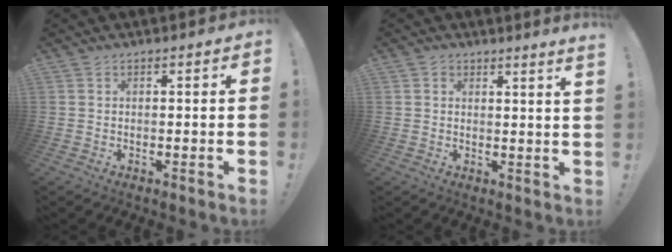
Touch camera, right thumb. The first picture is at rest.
{"total": 2.2, "force": [1.9, -0.5, 1.0], "torque": [-0.002, -0.016, 0.028]}